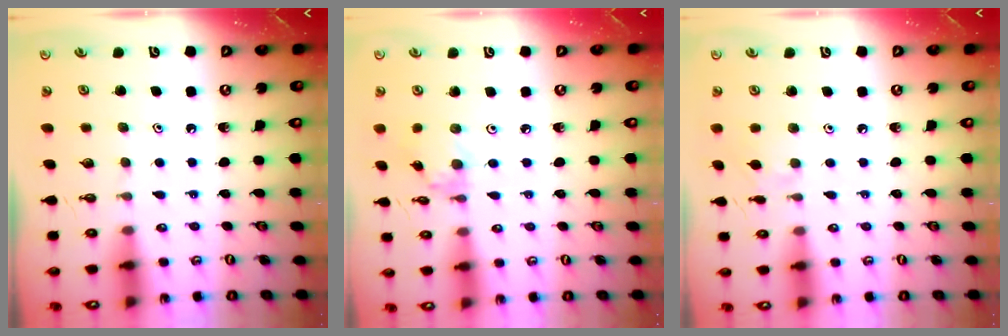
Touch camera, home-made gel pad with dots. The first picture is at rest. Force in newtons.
{"total": 2.4, "press": 2.4, "slide": 0.2}
{"total": 5.3, "press": 5.2, "slide": 0.9}